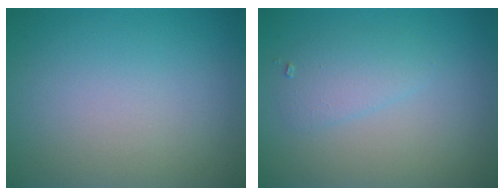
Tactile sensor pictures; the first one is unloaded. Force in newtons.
{"total": 2.0, "press": 2.0, "slide": 0.1}